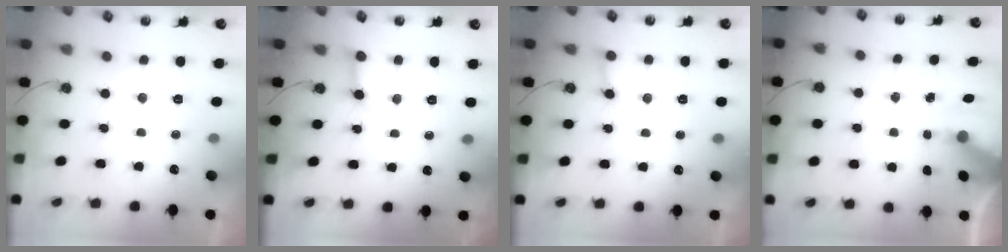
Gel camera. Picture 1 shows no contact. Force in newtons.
{"total": 3.3, "press": 3.3, "slide": 0.4}
{"total": 4.0, "press": 4.0, "slide": 0.4}
{"total": 6.3, "press": 6.2, "slide": 0.6}